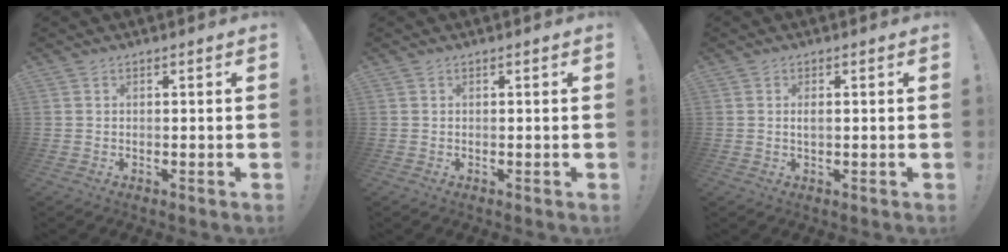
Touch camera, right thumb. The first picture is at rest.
{"total": 0.0}
{"total": 1.4, "force": [0.0, 0.5, 1.3], "torque": [-0.023, 0.001, -0.001]}